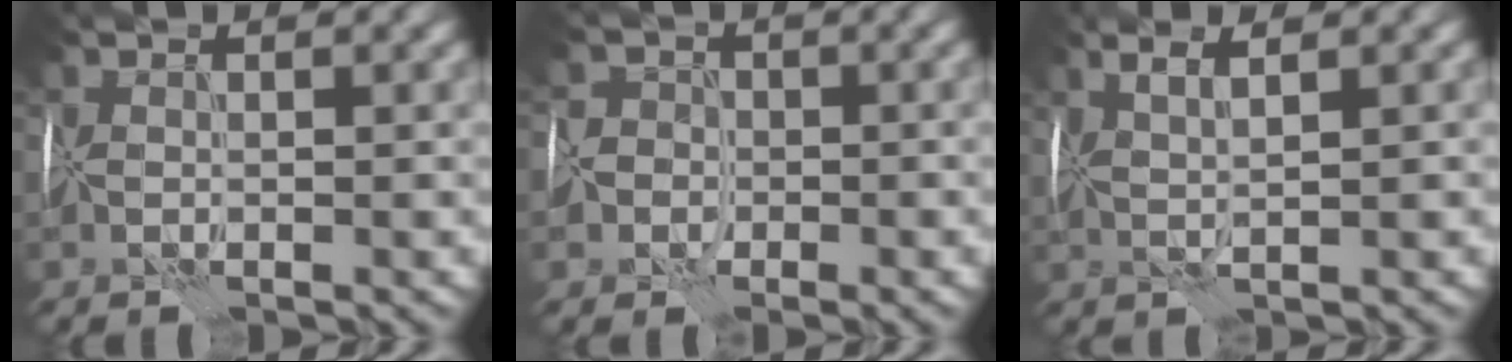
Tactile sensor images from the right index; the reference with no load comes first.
{"total": 7.4, "force": [-3.1, 6.2, 2.5], "torque": [-0.039, -0.004, -0.092]}
{"total": 2.7, "force": [1.3, 0.3, 2.3], "torque": [-0.033, 0.005, 0.012]}